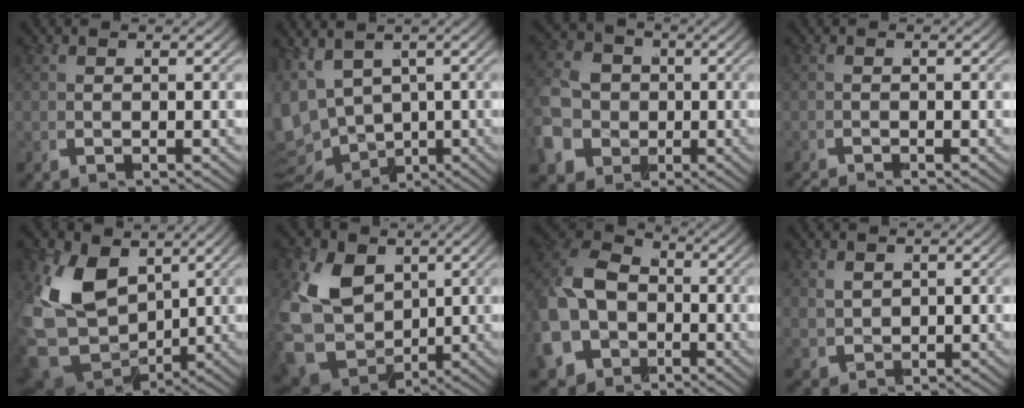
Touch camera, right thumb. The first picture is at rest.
{"total": 9.7, "force": [-0.9, 8.2, 5.1], "torque": [-0.130, -0.031, -0.008]}
{"total": 14.6, "force": [-3.2, 12.9, 6.1], "torque": [-0.160, -0.054, -0.054]}
{"total": 1.3, "force": [-1.3, -0.1, 0.0], "torque": [0.009, -0.001, -0.030]}
{"total": 12.1, "force": [0.5, 8.3, 8.8], "torque": [-0.222, -0.046, 0.028]}
{"total": 11.8, "force": [0.4, 9.0, 7.6], "torque": [-0.211, -0.053, 0.025]}
{"total": 16.2, "force": [-2.7, 14.2, 7.4], "torque": [-0.199, -0.046, -0.052]}
{"total": 1.7, "force": [1.3, 0.9, 0.5], "torque": [-0.010, -0.001, 0.034]}